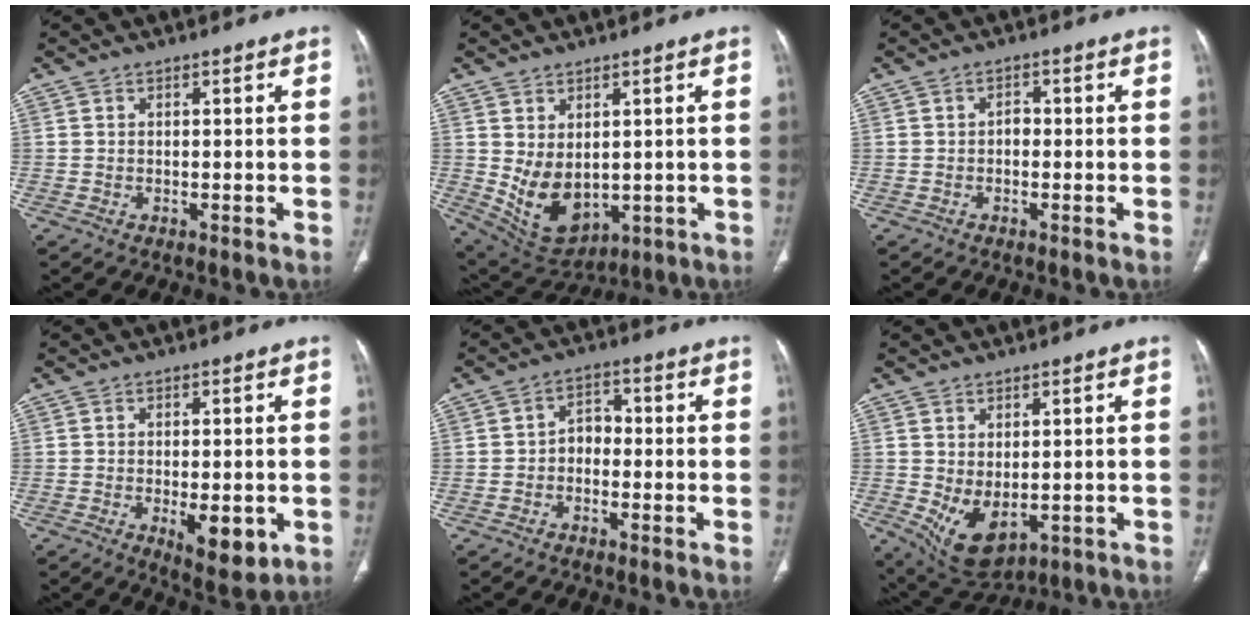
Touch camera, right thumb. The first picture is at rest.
{"total": 9.9, "force": [0.2, 6.6, 7.4], "torque": [-0.115, -0.010, 0.038]}
{"total": 1.5, "force": [-0.3, 1.1, 1.0], "torque": [-0.006, 0.006, -0.008]}
{"total": 7.5, "force": [-2.0, 3.2, 6.4], "torque": [-0.083, -0.013, -0.019]}
{"total": 3.7, "force": [-0.9, 2.8, 2.3], "torque": [-0.020, 0.022, -0.027]}
{"total": 7.9, "force": [-0.9, 4.6, 6.3], "torque": [-0.101, -0.008, 0.011]}